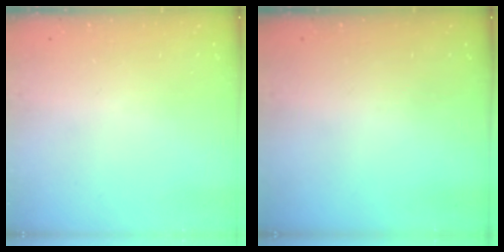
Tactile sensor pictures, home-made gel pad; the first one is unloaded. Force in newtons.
{"total": 0.0}